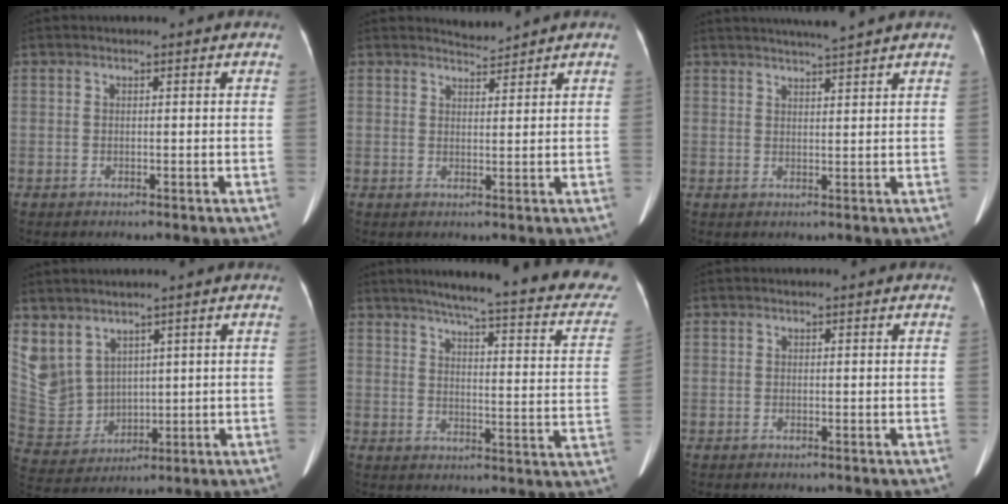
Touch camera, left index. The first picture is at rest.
{"total": 1.9, "force": [1.8, -0.4, -0.4], "torque": [-0.003, -0.005, 0.037]}
{"total": 5.9, "force": [5.3, -1.0, 2.5], "torque": [-0.039, 0.010, 0.077]}
{"total": 12.2, "force": [7.0, 9.2, 3.8], "torque": [-0.124, 0.005, 0.170]}
{"total": 26.0, "force": [22.4, 2.4, 13.1], "torque": [-0.172, -0.058, 0.258]}
{"total": 0.0}